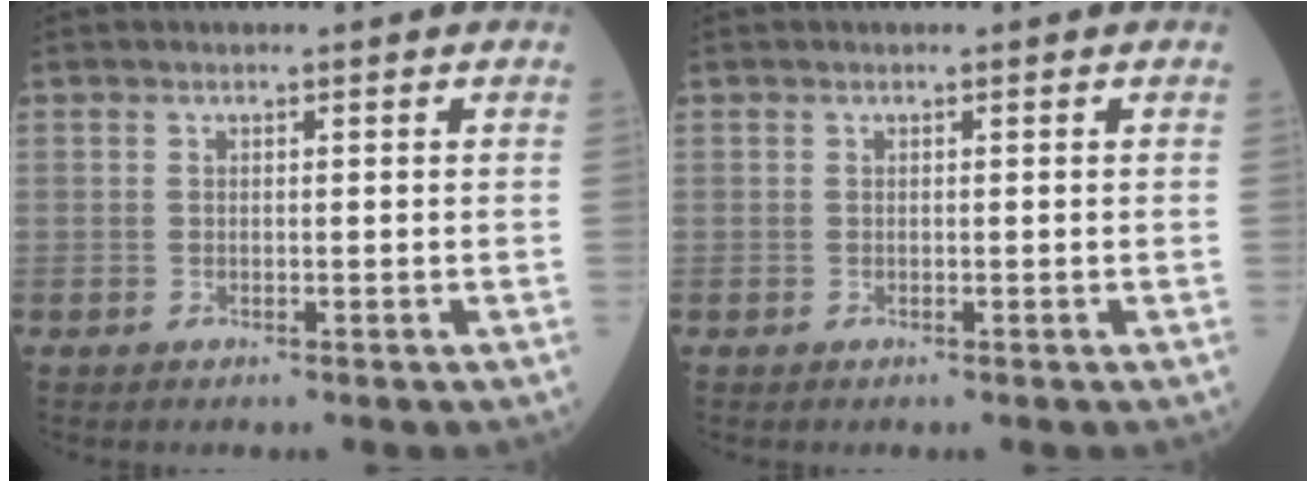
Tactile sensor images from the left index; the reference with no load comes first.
{"total": 0.0}